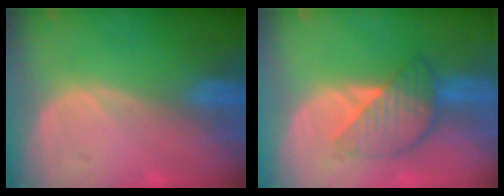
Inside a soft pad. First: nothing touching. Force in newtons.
{"total": 6.4, "press": 6.4, "slide": 0.3}